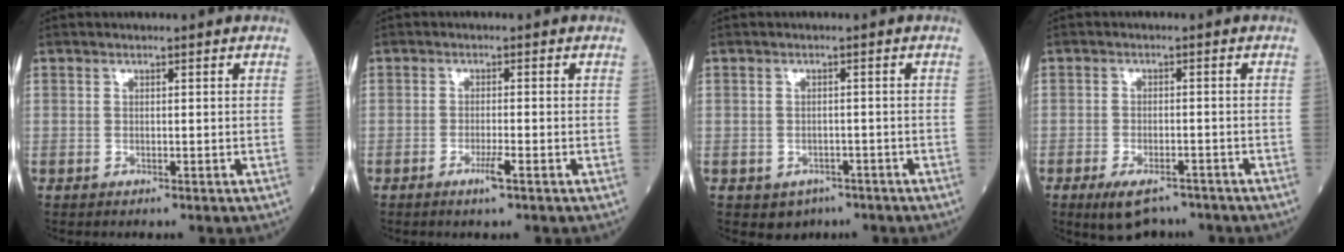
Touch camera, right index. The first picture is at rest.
{"total": 2.2, "force": [-1.2, -0.2, 1.9], "torque": [-0.038, -0.004, -0.022]}
{"total": 2.9, "force": [-1.7, 2.3, 0.7], "torque": [-0.008, 0.007, -0.016]}
{"total": 6.4, "force": [-4.8, 2.5, 3.4], "torque": [-0.061, -0.005, -0.074]}